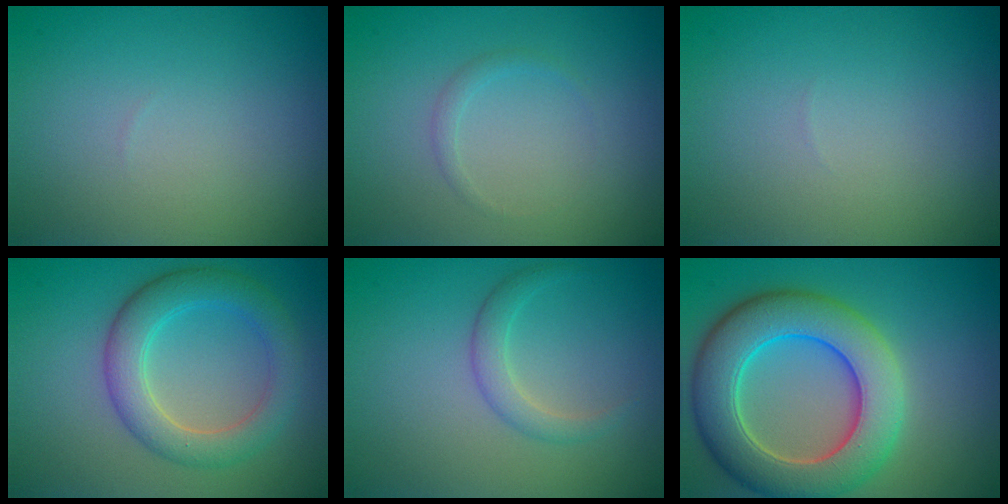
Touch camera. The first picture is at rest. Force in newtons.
{"total": 0.8, "press": 0.8, "slide": 0.1}
{"total": 0.0}
{"total": 4.9, "press": 4.9, "slide": 0.5}
{"total": 1.9, "press": 1.9, "slide": 0.0}
{"total": 9.3, "press": 9.3, "slide": 0.8}